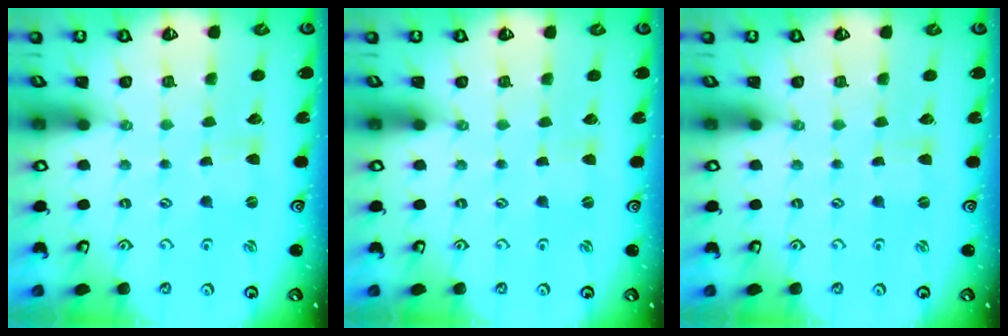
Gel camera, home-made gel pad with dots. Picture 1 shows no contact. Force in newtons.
{"total": 0.0}
{"total": 0.0}